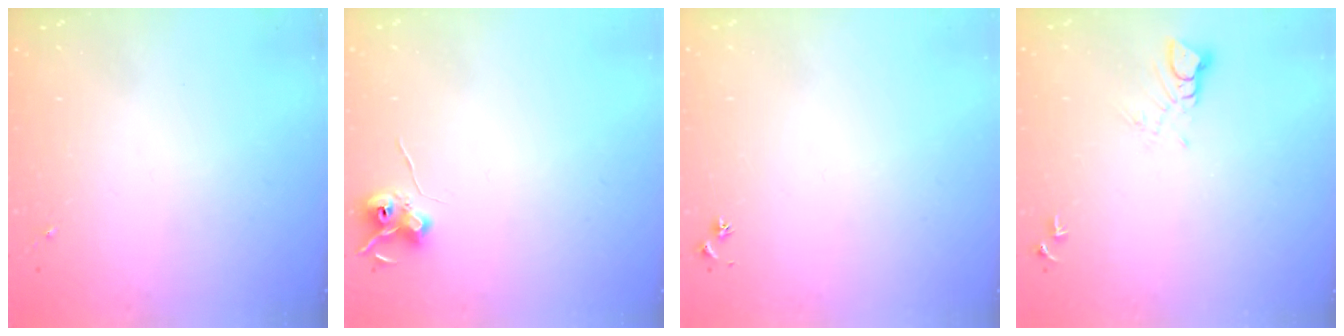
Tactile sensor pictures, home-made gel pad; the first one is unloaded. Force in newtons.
{"total": 6.9, "press": 6.9, "slide": 0.6}
{"total": 3.0, "press": 2.9, "slide": 0.3}
{"total": 4.7, "press": 4.7, "slide": 0.3}